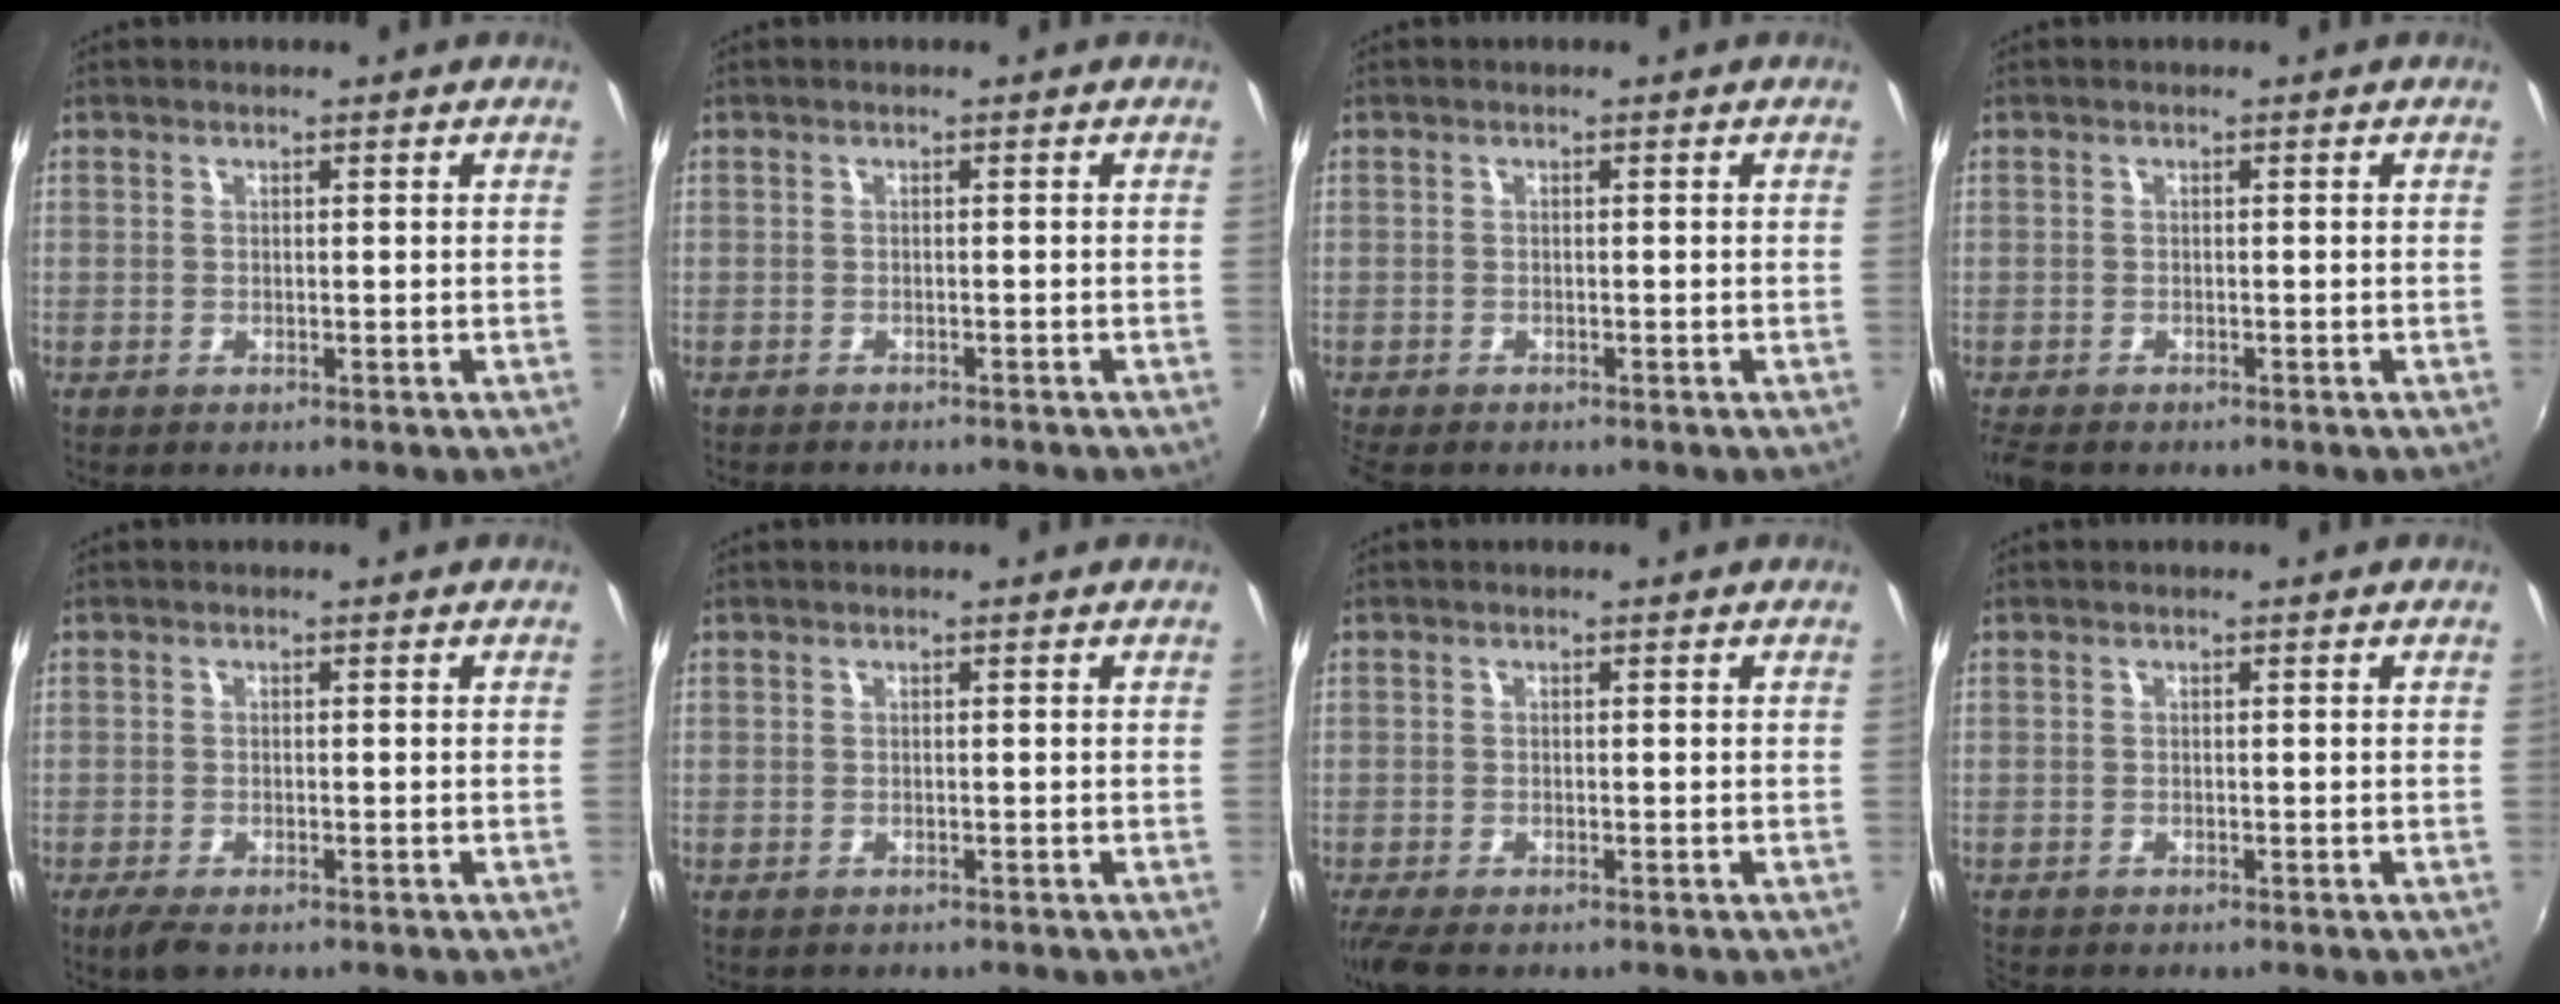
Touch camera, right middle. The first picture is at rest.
{"total": 2.9, "force": [-2.7, 0.6, 0.8], "torque": [-0.023, -0.012, -0.042]}
{"total": 3.0, "force": [-2.4, 1.2, 1.3], "torque": [-0.033, -0.016, -0.042]}
{"total": 4.1, "force": [-3.2, 1.5, 1.9], "torque": [-0.048, -0.021, -0.059]}
{"total": 3.4, "force": [-2.3, 1.2, 2.2], "torque": [-0.050, -0.013, -0.043]}
{"total": 0.0}
{"total": 4.4, "force": [-3.3, 1.2, 2.7], "torque": [-0.062, -0.022, -0.060]}
{"total": 0.8, "force": [-0.7, 0.3, 0.1], "torque": [-0.004, -0.003, -0.015]}